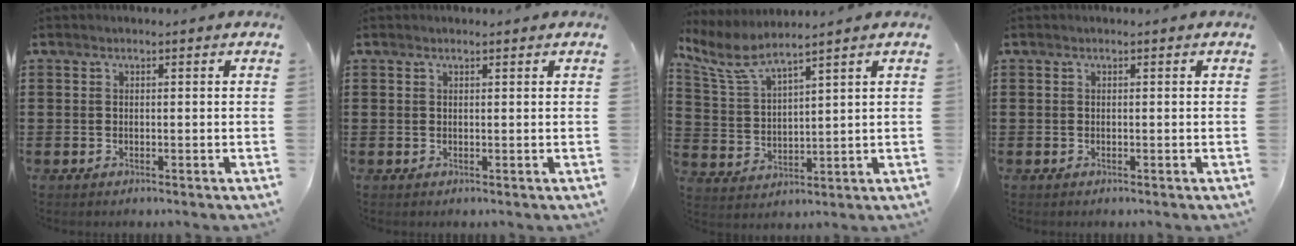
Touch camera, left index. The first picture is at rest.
{"total": 0.6, "force": [0.4, 0.0, 0.3], "torque": [-0.008, -0.001, 0.009]}
{"total": 6.2, "force": [5.1, 1.0, 3.4], "torque": [-0.087, -0.021, 0.089]}
{"total": 0.0}